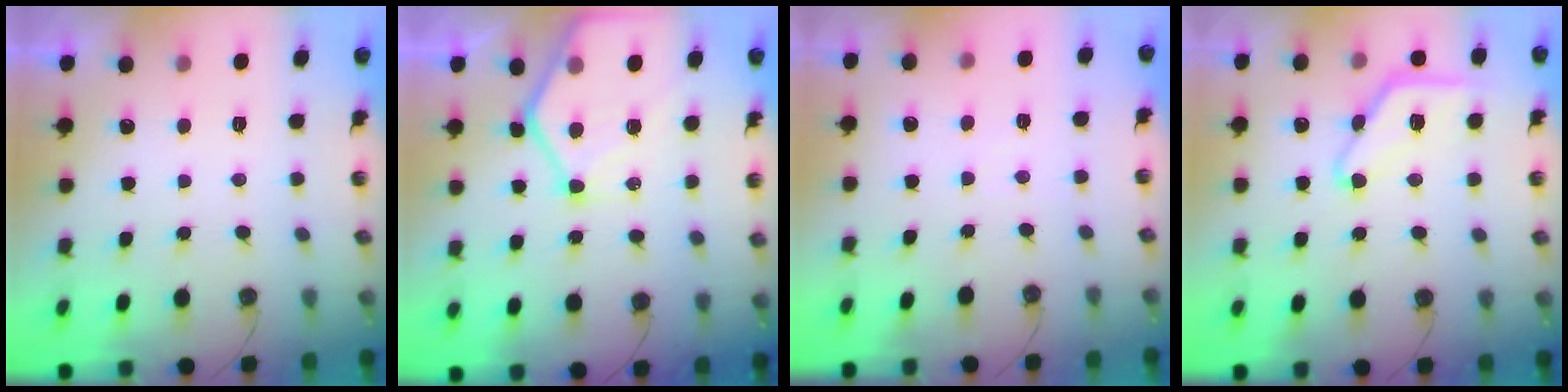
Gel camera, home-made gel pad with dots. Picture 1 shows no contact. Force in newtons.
{"total": 16.0, "press": 15.9, "slide": 1.5}
{"total": 1.9, "press": 1.9, "slide": 0.3}
{"total": 11.7, "press": 11.7, "slide": 0.7}